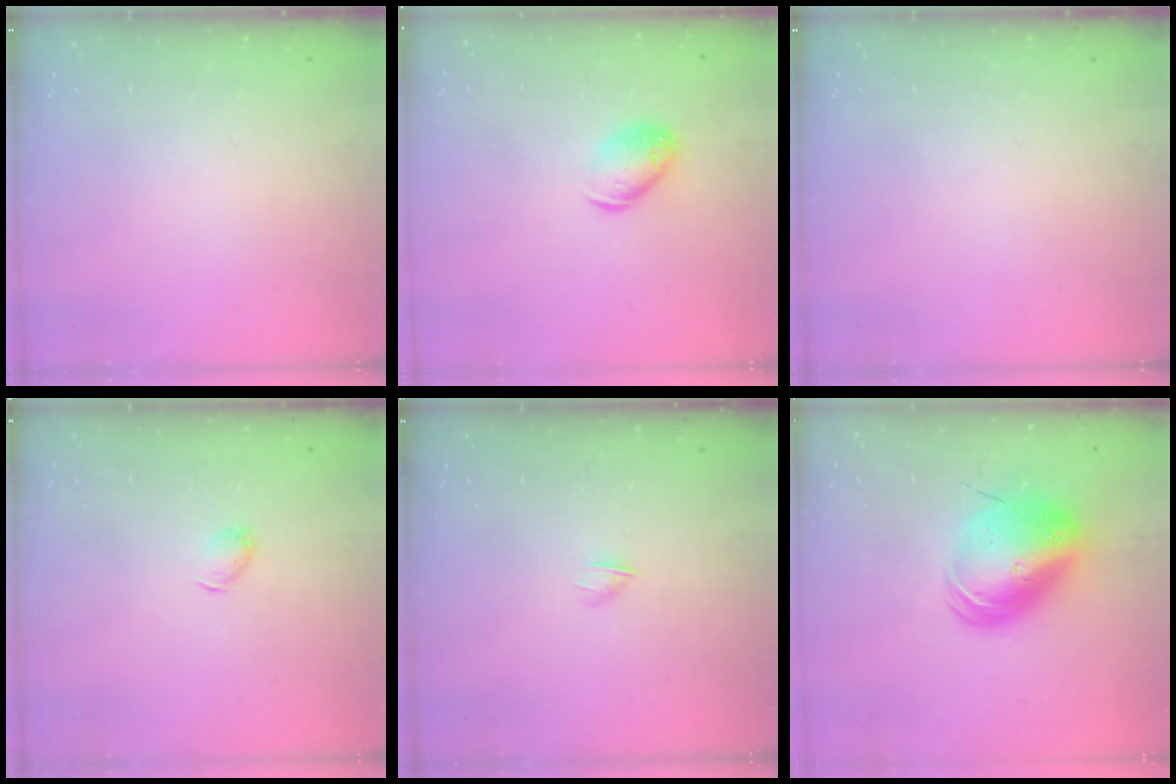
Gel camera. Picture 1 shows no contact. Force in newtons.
{"total": 9.2, "press": 9.1, "slide": 1.1}
{"total": 0.0}
{"total": 3.1, "press": 3.0, "slide": 0.6}
{"total": 2.8, "press": 2.7, "slide": 0.8}
{"total": 14.7, "press": 14.4, "slide": 2.9}